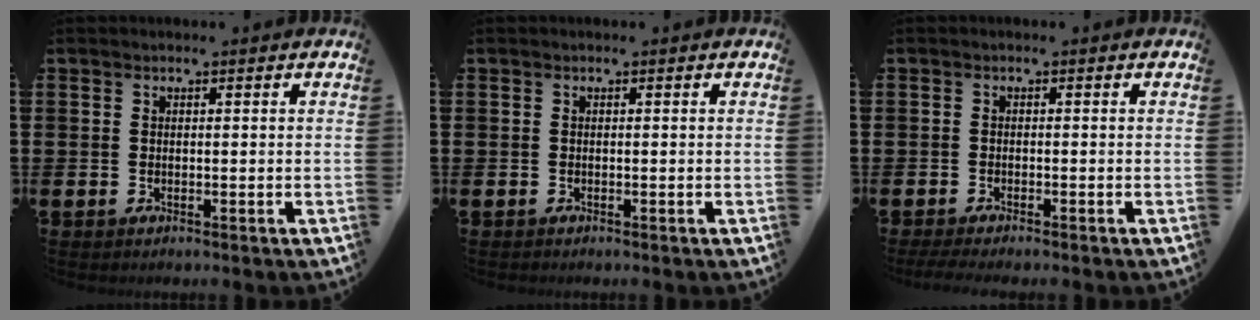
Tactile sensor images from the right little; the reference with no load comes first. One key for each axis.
{"total": 0.0}
{"total": 1.1, "fx": -0.8, "fy": 0.1, "fz": 0.8, "tx": -0.012, "ty": -0.001, "tz": -0.016}